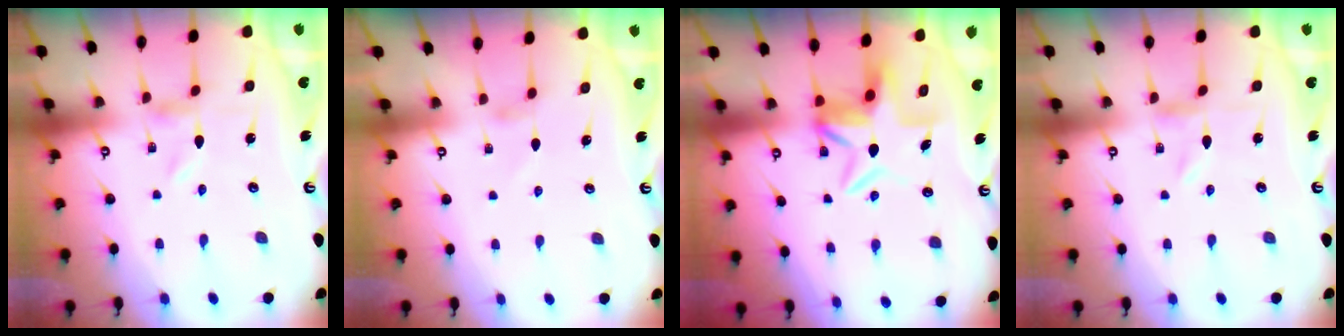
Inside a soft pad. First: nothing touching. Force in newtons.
{"total": 1.2, "press": 1.1, "slide": 0.4}
{"total": 6.7, "press": 6.4, "slide": 2.0}
{"total": 0.0}